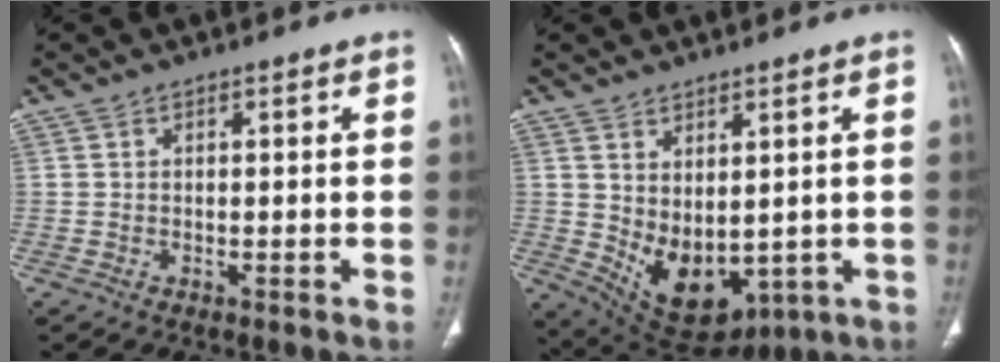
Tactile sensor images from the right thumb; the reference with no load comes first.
{"total": 11.3, "force": [0.1, 6.8, 9.1], "torque": [-0.130, -0.019, 0.038]}